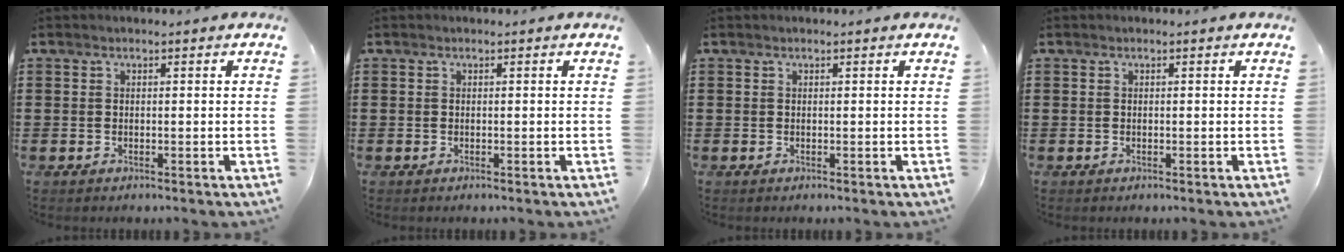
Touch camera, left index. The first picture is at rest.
{"total": 0.0}
{"total": 0.0}
{"total": 0.0}